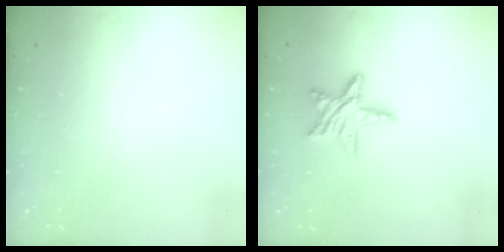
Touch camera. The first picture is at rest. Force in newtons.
{"total": 12.1, "press": 12.1, "slide": 1.0}